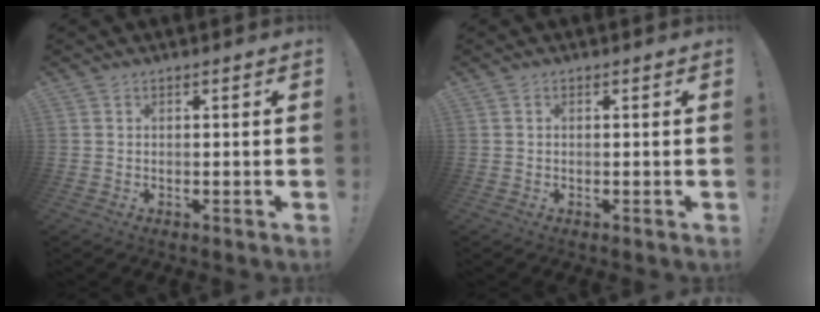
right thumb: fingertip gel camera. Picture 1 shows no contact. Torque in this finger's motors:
{"motor_torque": [0.13, 0.07, -0.10, -0.11, -0.04]}